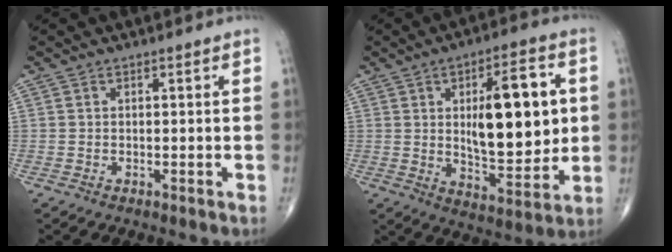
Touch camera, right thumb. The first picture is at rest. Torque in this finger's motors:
{"motor_torque": [2.01, 2.53, 0.37, -0.01, 0.13]}